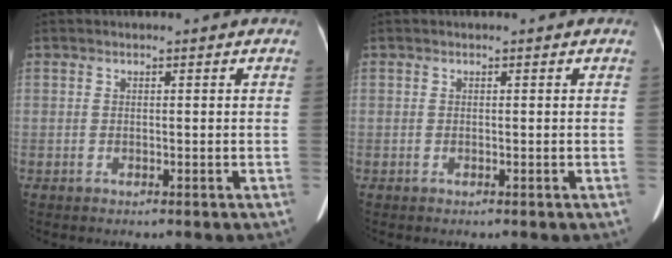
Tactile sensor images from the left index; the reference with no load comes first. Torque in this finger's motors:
{"motor_torque": [-0.01, -0.02, 0.00, 0.00]}